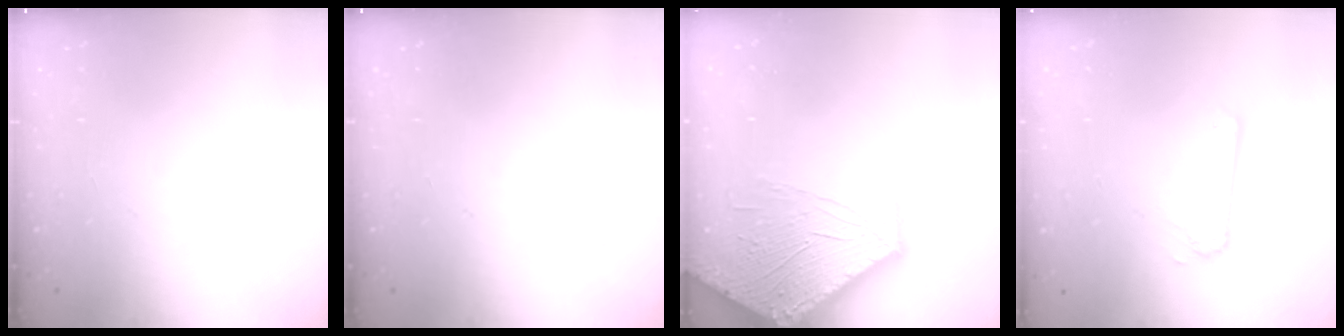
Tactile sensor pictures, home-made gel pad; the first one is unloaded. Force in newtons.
{"total": 0.0}
{"total": 11.1, "press": 11.0, "slide": 1.3}
{"total": 1.9, "press": 1.9, "slide": 0.3}